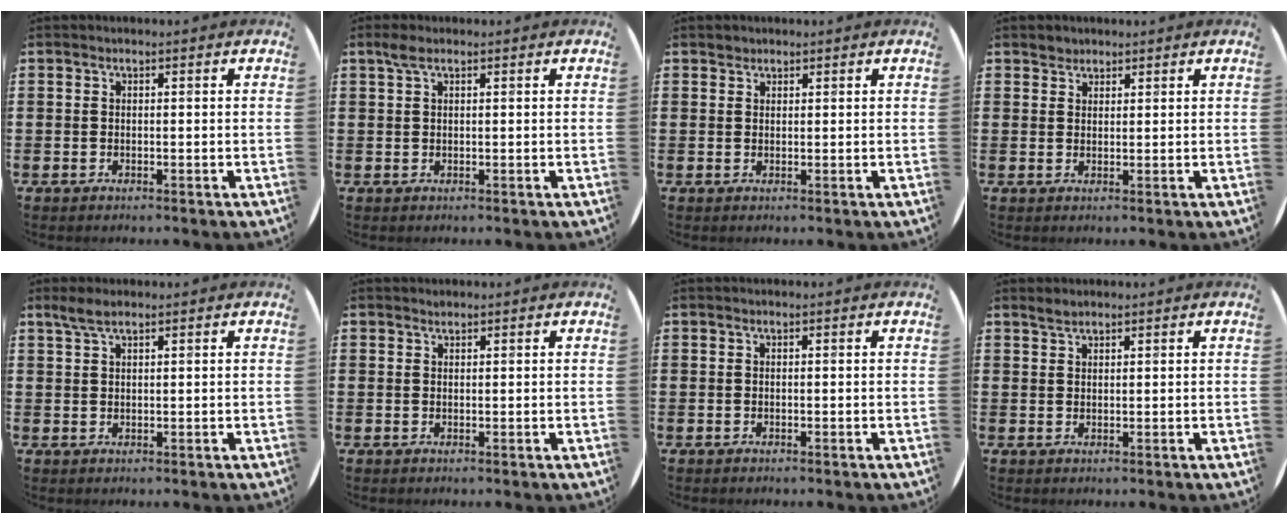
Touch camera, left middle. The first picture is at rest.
{"total": 1.5, "force": [0.9, 0.5, 1.0], "torque": [-0.021, 0.006, 0.015]}
{"total": 0.9, "force": [0.8, 0.4, -0.2], "torque": [0.003, 0.003, 0.016]}
{"total": 1.7, "force": [1.5, 0.7, -0.2], "torque": [0.003, 0.002, 0.030]}
{"total": 2.3, "force": [1.8, 0.6, 1.3], "torque": [-0.027, 0.006, 0.031]}
{"total": 0.5, "force": [0.5, 0.1, -0.1], "torque": [0.004, 0.004, 0.009]}
{"total": 0.0}
{"total": 1.3, "force": [1.3, 0.3, 0.2], "torque": [-0.006, 0.003, 0.024]}